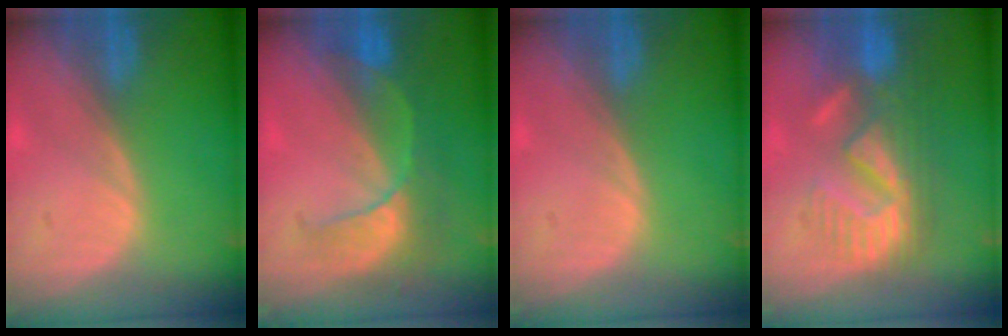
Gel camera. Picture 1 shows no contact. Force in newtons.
{"total": 8.1, "press": 7.2, "slide": 3.6}
{"total": 0.0}
{"total": 9.4, "press": 9.0, "slide": 2.7}